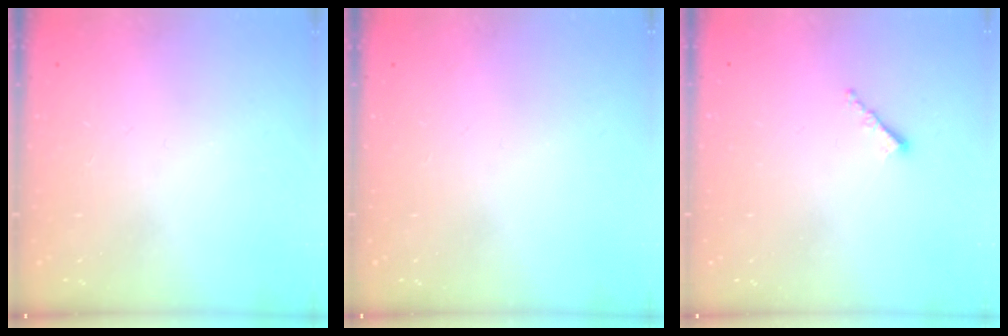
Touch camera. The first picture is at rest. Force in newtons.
{"total": 0.0}
{"total": 1.2, "press": 1.1, "slide": 0.5}